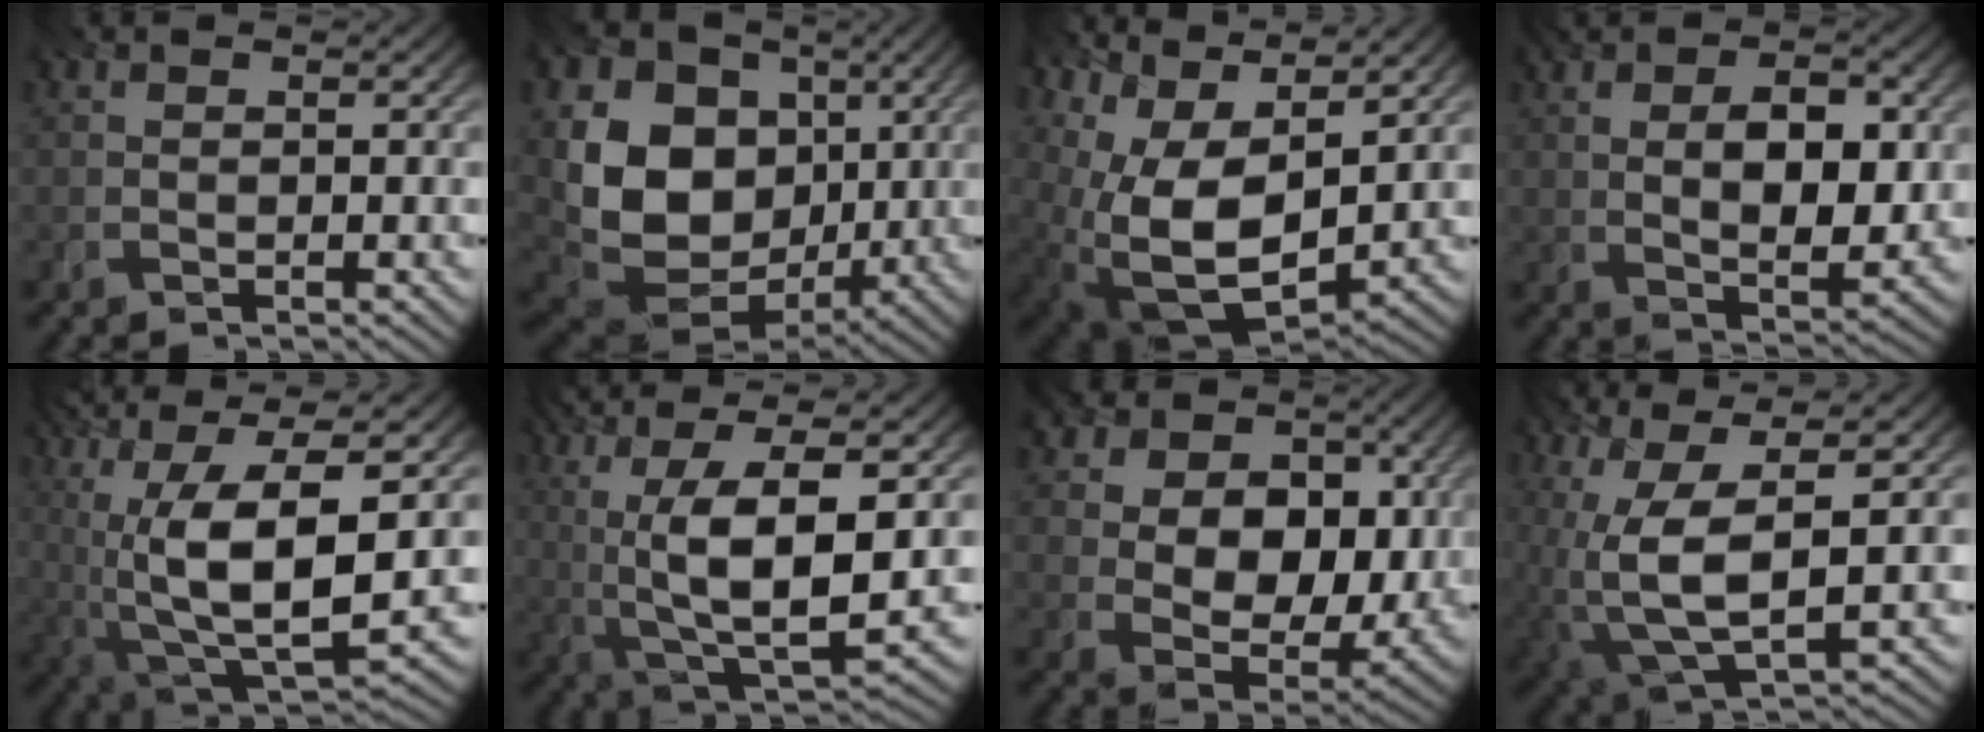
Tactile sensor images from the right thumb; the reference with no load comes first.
{"total": 15.8, "force": [1.0, 12.4, 9.7], "torque": [-0.209, -0.015, 0.038]}
{"total": 14.2, "force": [2.5, 8.5, 11.1], "torque": [-0.230, -0.017, 0.058]}
{"total": 8.4, "force": [1.2, 4.3, 7.2], "torque": [-0.117, -0.006, 0.013]}
{"total": 17.6, "force": [0.6, 8.3, 15.5], "torque": [-0.298, 0.001, 0.035]}
{"total": 15.5, "force": [2.0, 6.2, 14.0], "torque": [-0.278, 0.006, 0.044]}
{"total": 13.3, "force": [3.1, 9.8, 8.5], "torque": [-0.171, 0.006, 0.046]}
{"total": 12.6, "force": [0.2, 5.7, 11.2], "torque": [-0.252, -0.022, 0.014]}